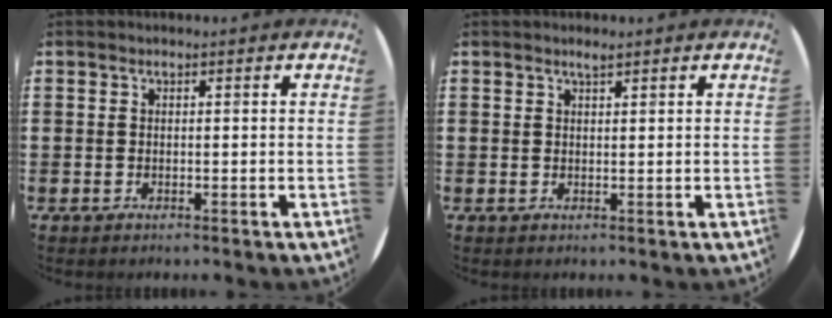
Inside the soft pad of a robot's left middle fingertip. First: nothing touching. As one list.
[{"total": 1.1, "force": [1.0, 0.1, 0.5], "torque": [-0.010, 0.002, 0.017]}]